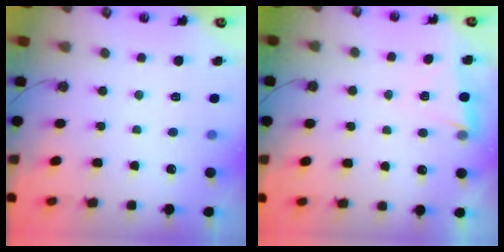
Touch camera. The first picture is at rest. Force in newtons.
{"total": 3.0, "press": 2.8, "slide": 0.9}